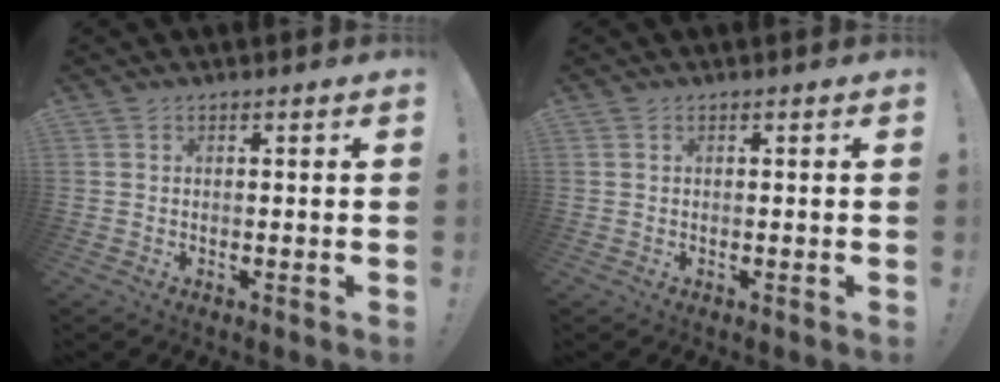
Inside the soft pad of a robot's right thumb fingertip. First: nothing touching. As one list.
[{"total": 0.0}]